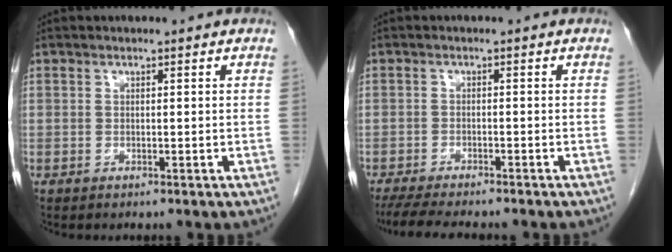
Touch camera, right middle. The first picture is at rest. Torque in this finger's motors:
{"motor_torque": [0.36, -0.21, 0.07, 0.02]}